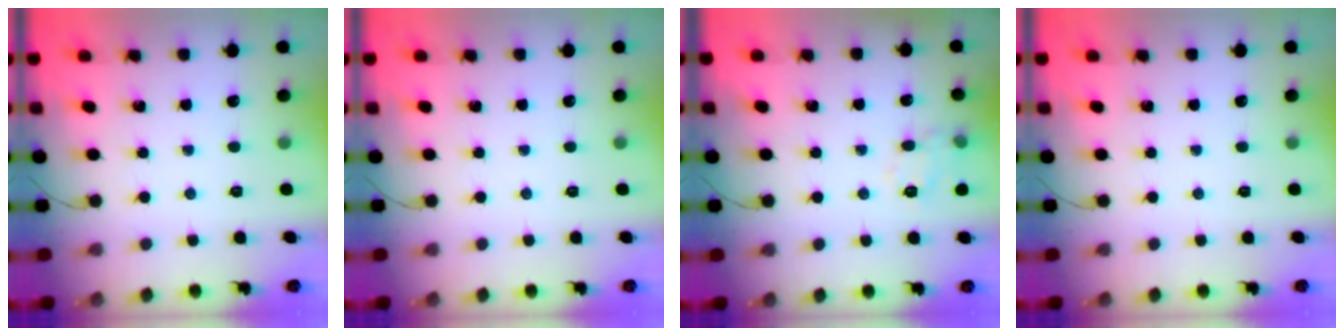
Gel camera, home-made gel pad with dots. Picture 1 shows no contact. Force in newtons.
{"total": 0.0}
{"total": 9.4, "press": 9.4, "slide": 1.1}
{"total": 0.0}